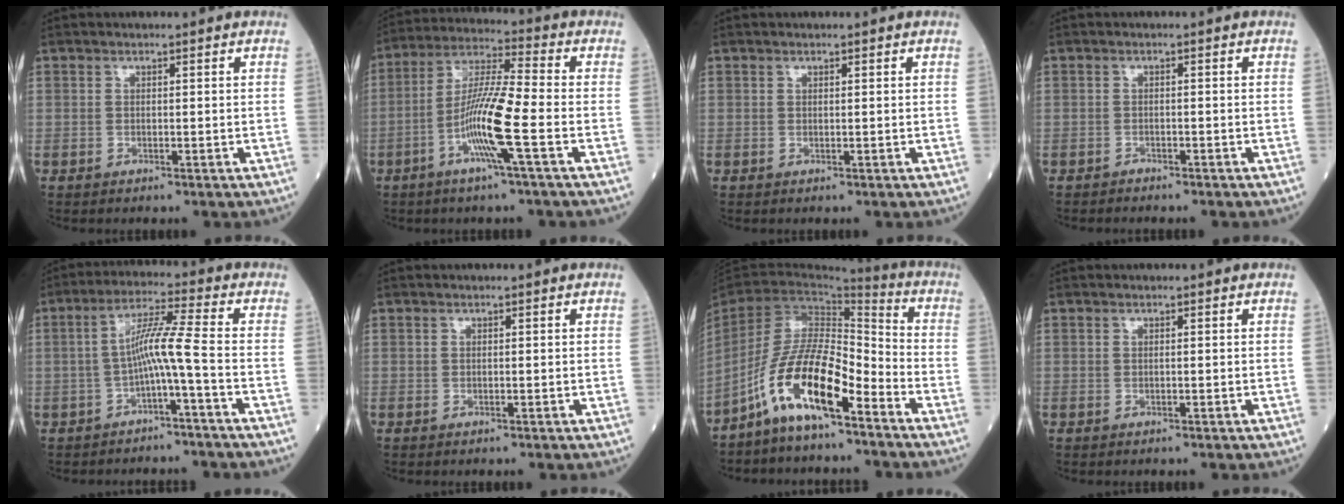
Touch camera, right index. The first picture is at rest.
{"total": 11.9, "force": [-4.0, 0.2, 11.2], "torque": [-0.228, -0.001, -0.083]}
{"total": 0.0}
{"total": 2.6, "force": [-2.2, 1.0, 0.7], "torque": [-0.022, -0.004, -0.028]}
{"total": 6.9, "force": [-2.2, -0.5, 6.5], "torque": [-0.125, 0.021, -0.037]}
{"total": 0.0}
{"total": 14.8, "force": [-8.8, 3.7, 11.3], "torque": [-0.229, 0.005, -0.165]}
{"total": 0.0}